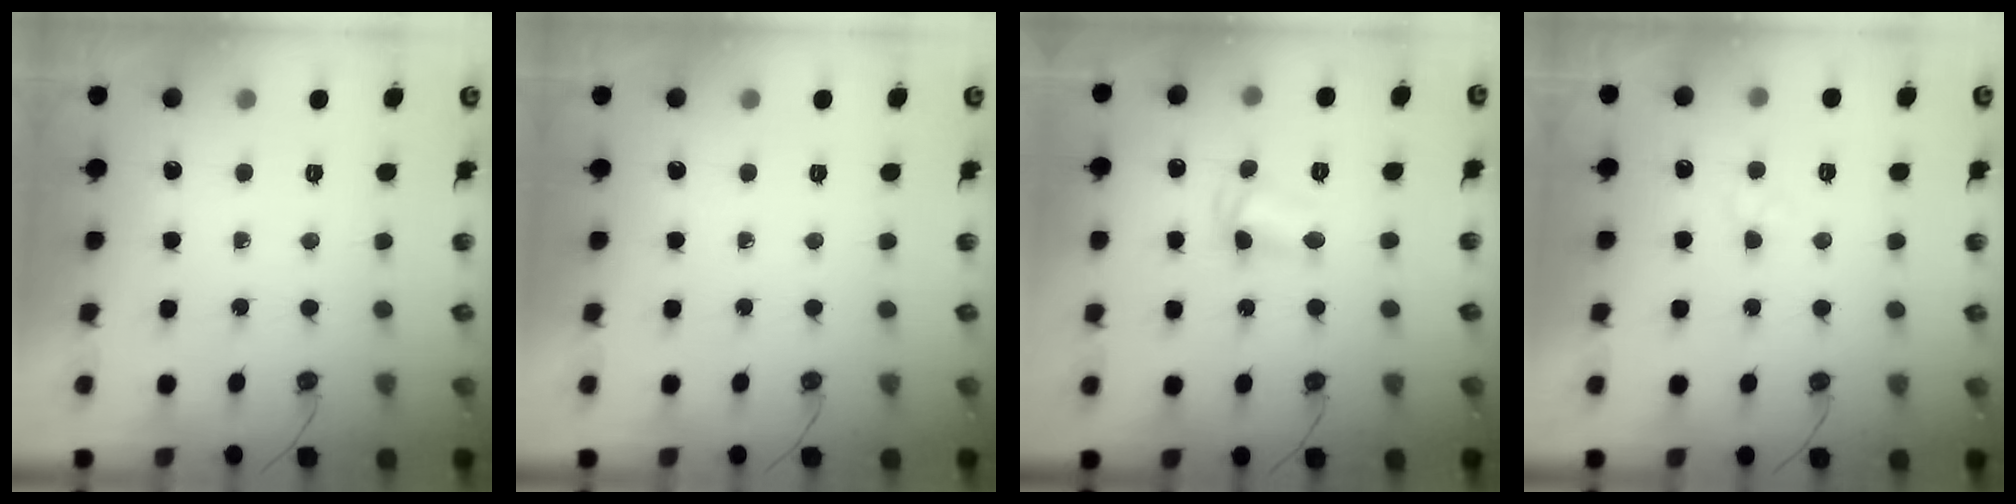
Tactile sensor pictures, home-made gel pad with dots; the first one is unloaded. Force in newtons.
{"total": 0.0}
{"total": 6.9, "press": 6.9, "slide": 0.4}
{"total": 3.0, "press": 2.9, "slide": 0.4}